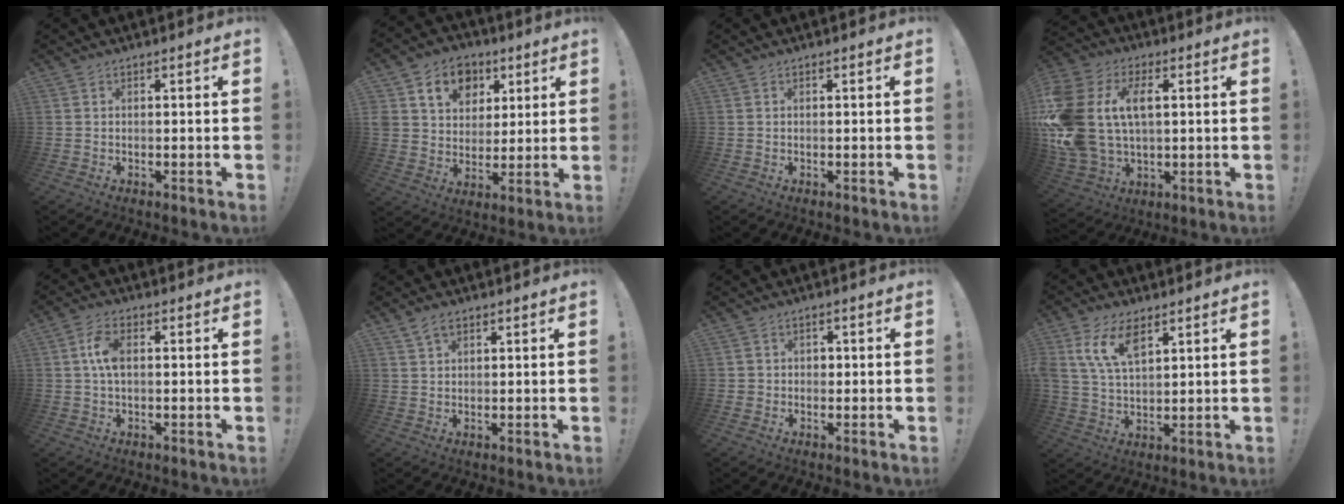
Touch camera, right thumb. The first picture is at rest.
{"total": 12.7, "force": [5.6, 10.4, 4.7], "torque": [-0.069, -0.028, 0.110]}
{"total": 0.0}
{"total": 20.1, "force": [4.0, 13.6, 14.2], "torque": [-0.292, -0.005, 0.075]}
{"total": 6.5, "force": [0.8, 3.6, 5.4], "torque": [-0.097, 0.005, 0.013]}
{"total": 3.2, "force": [2.1, 1.7, 1.7], "torque": [-0.026, -0.006, 0.037]}
{"total": 2.5, "force": [0.0, 2.4, 0.6], "torque": [-0.010, 0.003, 0.000]}
{"total": 11.6, "force": [5.9, 6.2, 7.9], "torque": [-0.161, -0.010, 0.109]}